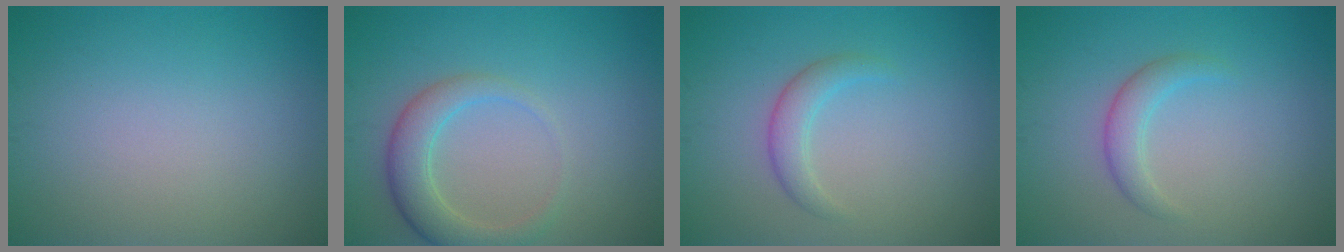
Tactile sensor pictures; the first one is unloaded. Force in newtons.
{"total": 3.7, "press": 3.7, "slide": 0.4}
{"total": 2.1, "press": 2.1, "slide": 0.1}
{"total": 2.1, "press": 2.1, "slide": 0.1}